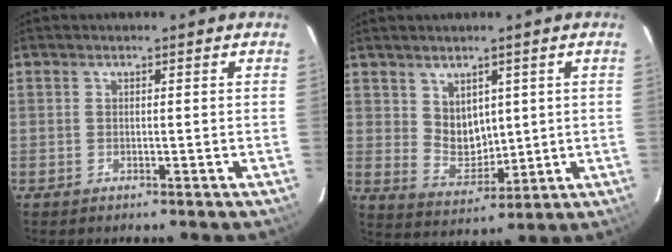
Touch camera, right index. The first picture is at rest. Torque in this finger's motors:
{"motor_torque": [0.13, 0.07, 0.17, 0.02]}